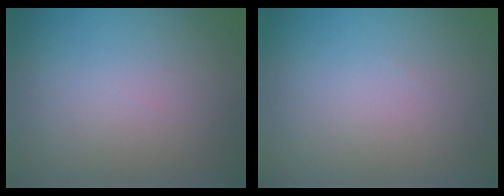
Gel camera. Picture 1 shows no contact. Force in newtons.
{"total": 0.0}